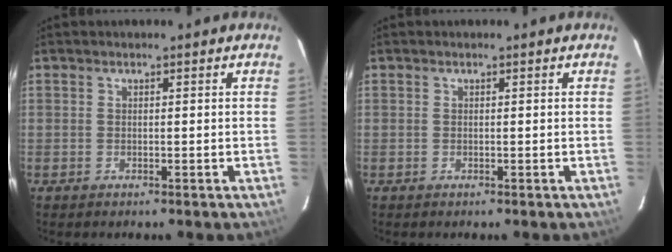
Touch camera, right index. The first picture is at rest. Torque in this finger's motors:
{"motor_torque": [0.00, 0.00, 0.02, 0.00]}